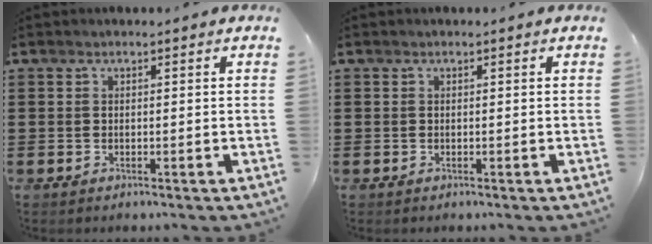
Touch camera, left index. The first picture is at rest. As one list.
[{"total": 0.0}]